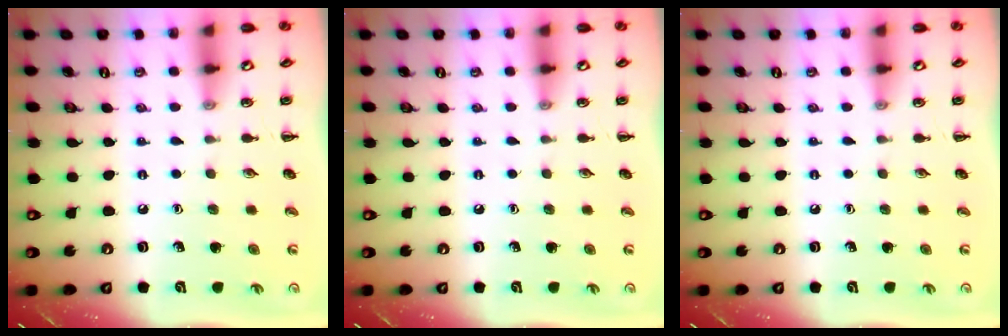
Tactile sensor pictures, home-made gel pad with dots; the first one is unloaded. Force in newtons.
{"total": 0.0}
{"total": 0.0}